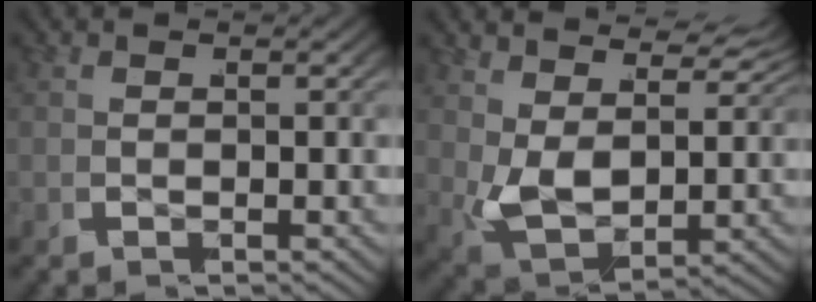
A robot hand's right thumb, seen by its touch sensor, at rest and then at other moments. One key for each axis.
{"total": 7.2, "fx": 2.8, "fy": 4.4, "fz": 4.9, "tx": -0.096, "ty": -0.011, "tz": 0.049}